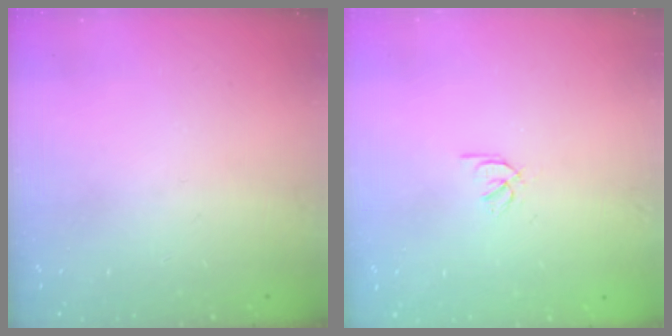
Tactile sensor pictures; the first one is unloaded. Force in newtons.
{"total": 2.1, "press": 2.1, "slide": 0.1}